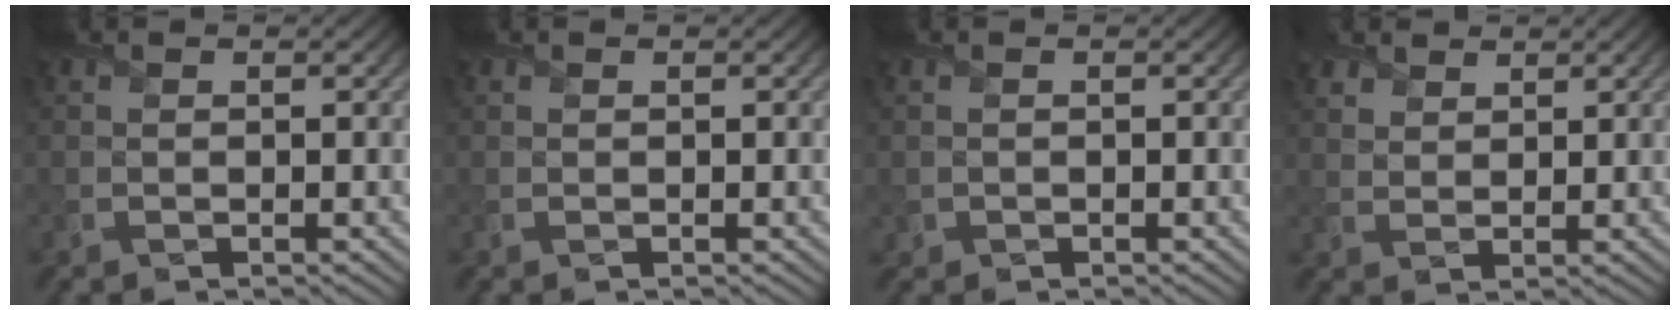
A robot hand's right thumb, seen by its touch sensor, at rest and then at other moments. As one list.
[{"total": 0.0}, {"total": 0.6, "force": [-0.2, 0.5, 0.0], "torque": [0.003, -0.003, -0.006]}, {"total": 2.9, "force": [2.1, 1.8, 0.9], "torque": [-0.031, 0.004, 0.044]}]